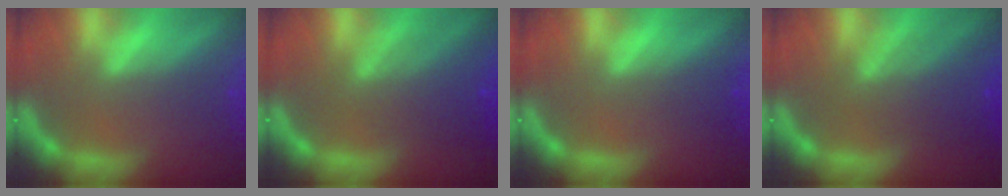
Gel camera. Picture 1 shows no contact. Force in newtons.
{"total": 5.6}
{"total": 1.5}
{"total": 6.0}